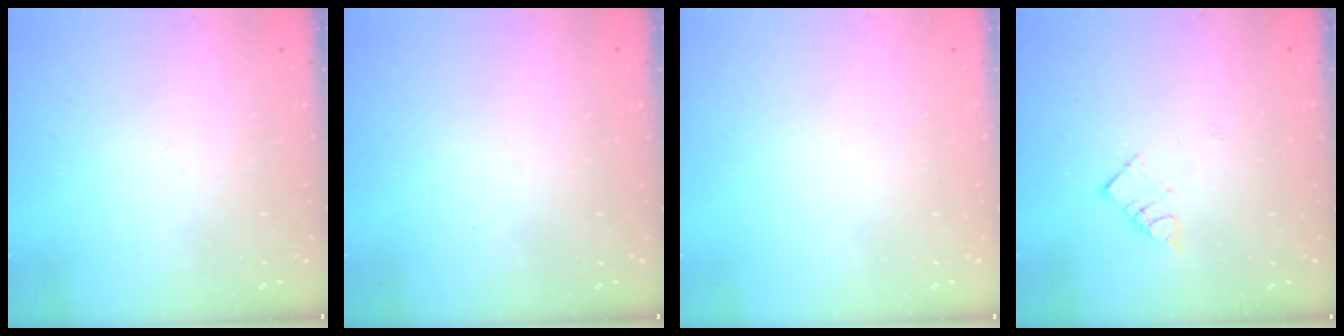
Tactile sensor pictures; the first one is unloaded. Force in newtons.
{"total": 2.1, "press": 2.0, "slide": 0.4}
{"total": 1.8, "press": 1.8, "slide": 0.4}
{"total": 5.4, "press": 5.4, "slide": 0.1}